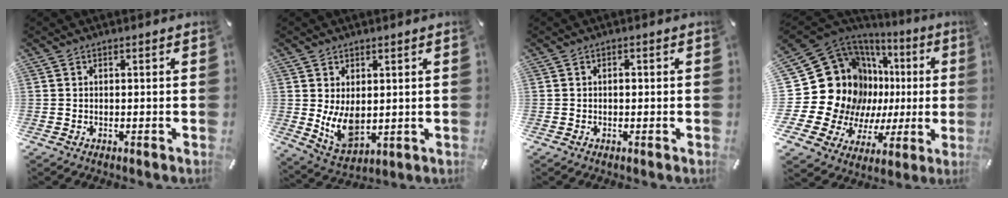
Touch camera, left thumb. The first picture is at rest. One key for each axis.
{"total": 8.6, "fx": 1.1, "fy": 6.2, "fz": 5.8, "tx": -0.111, "ty": -0.012, "tz": 0.022}
{"total": 0.7, "fx": -0.1, "fy": 0.4, "fz": 0.5, "tx": -0.011, "ty": 0.001, "tz": -0.002}
{"total": 24.9, "fx": 5.3, "fy": 19.1, "fz": 15.1, "tx": -0.295, "ty": -0.087, "tz": 0.146}